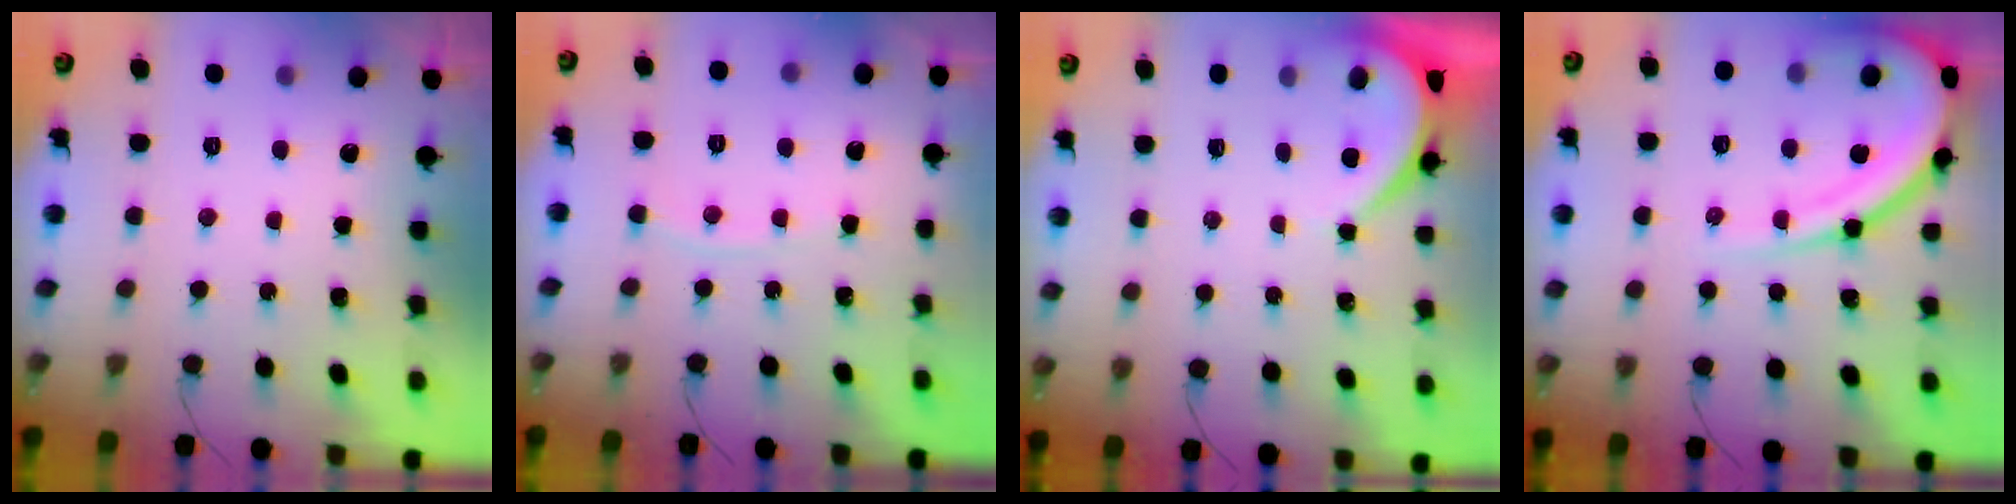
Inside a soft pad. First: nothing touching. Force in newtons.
{"total": 3.7, "press": 3.6, "slide": 0.5}
{"total": 4.0, "press": 3.9, "slide": 0.6}
{"total": 13.8, "press": 13.7, "slide": 1.2}